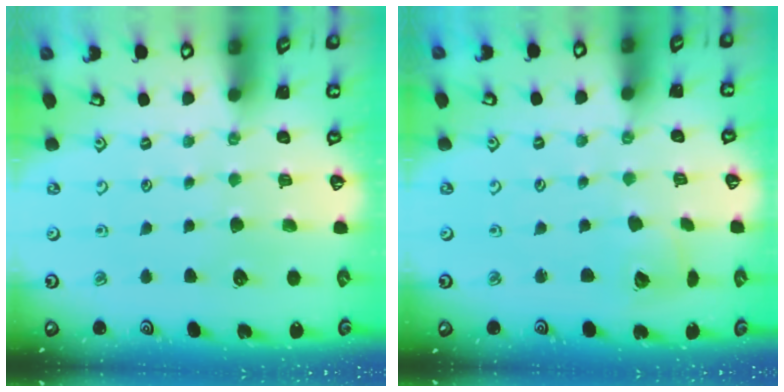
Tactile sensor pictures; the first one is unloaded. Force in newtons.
{"total": 2.6, "press": 2.6, "slide": 0.4}